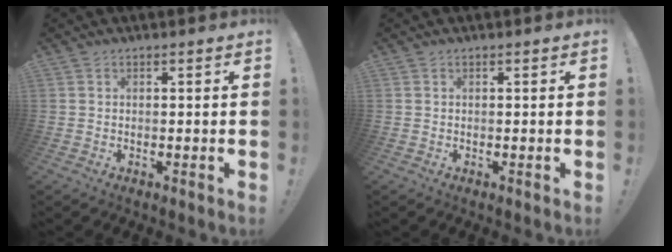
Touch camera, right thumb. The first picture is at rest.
{"total": 0.0}